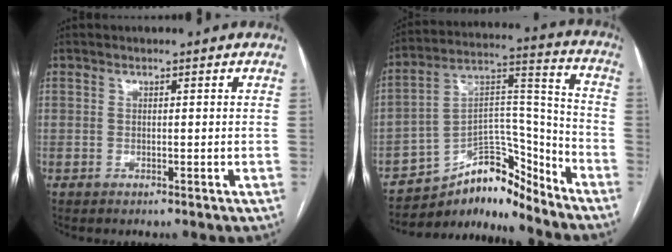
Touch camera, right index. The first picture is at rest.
{"total": 12.1, "force": [-10.8, 4.1, 3.7], "torque": [-0.054, 0.069, -0.185]}